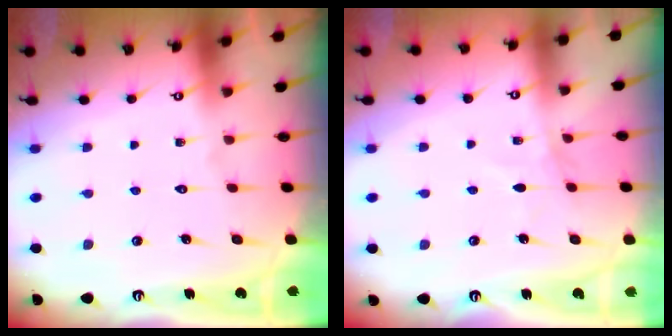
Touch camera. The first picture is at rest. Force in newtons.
{"total": 2.3, "press": 2.3, "slide": 0.3}